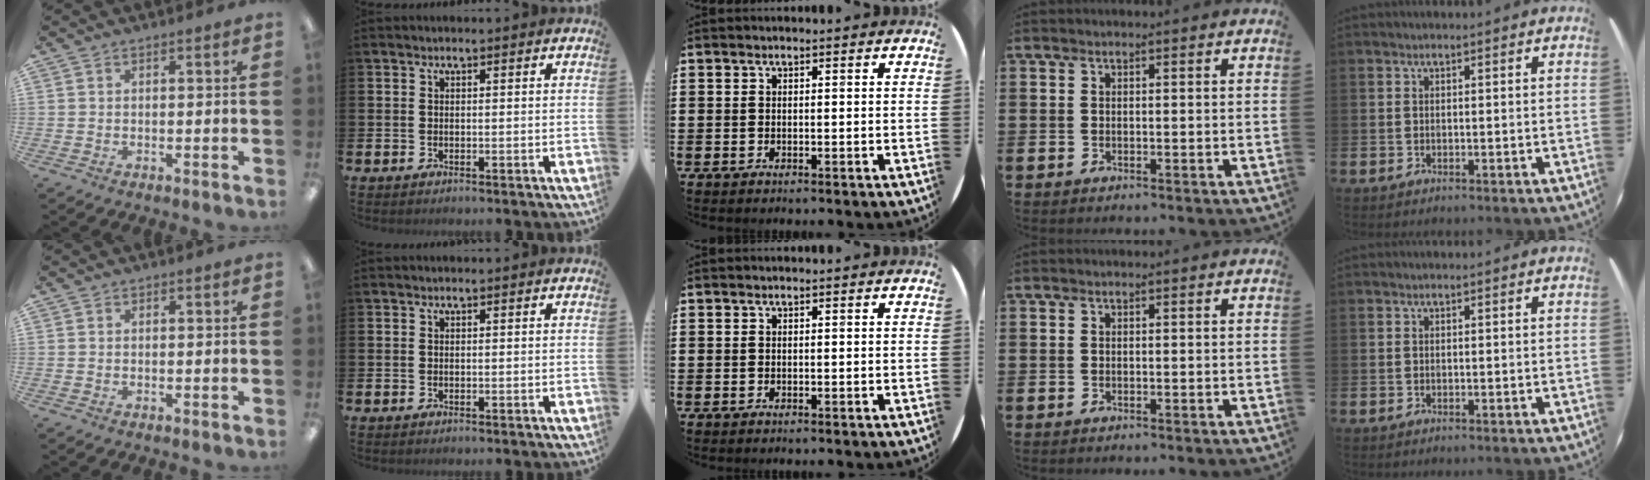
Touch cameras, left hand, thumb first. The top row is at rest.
{}